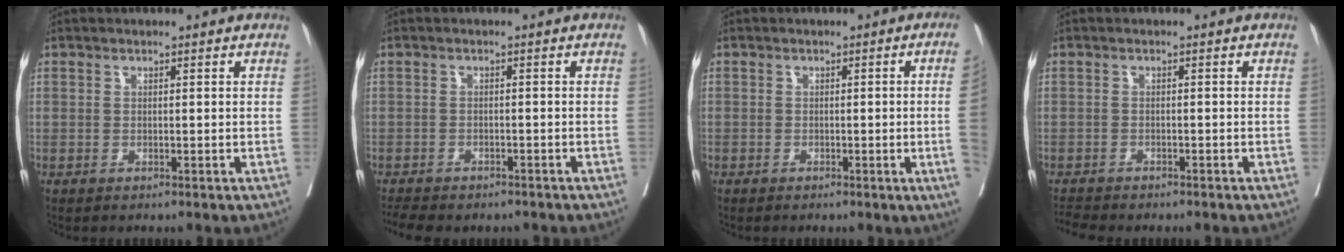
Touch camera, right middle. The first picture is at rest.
{"total": 6.6, "force": [-5.7, 2.3, 2.4], "torque": [-0.037, 0.001, -0.078]}
{"total": 4.3, "force": [-0.7, -1.6, 3.9], "torque": [-0.044, -0.008, -0.011]}
{"total": 3.4, "force": [-3.2, 0.7, 0.8], "torque": [-0.012, -0.009, -0.052]}